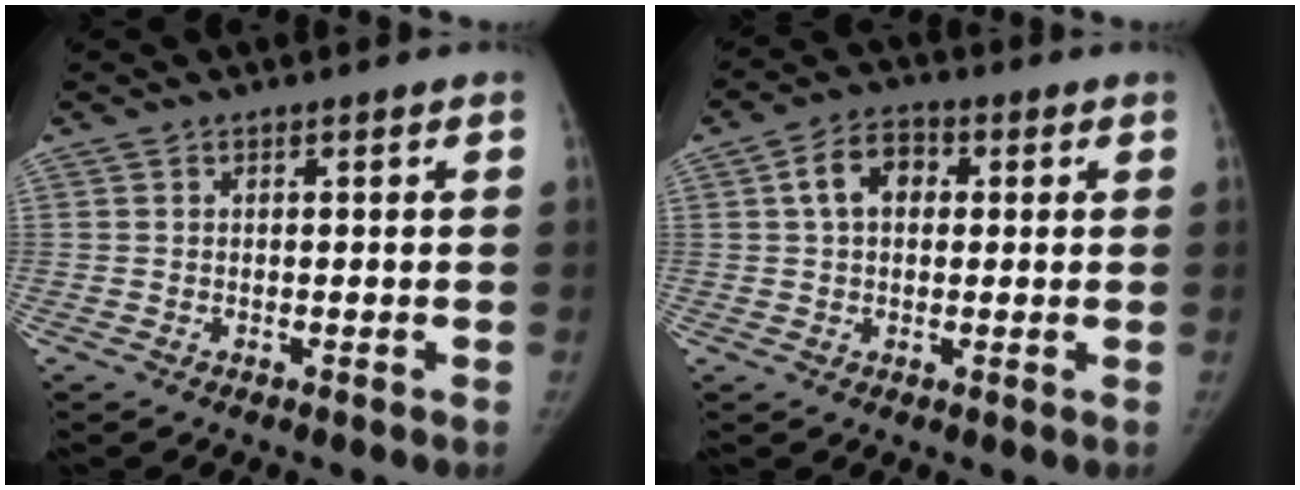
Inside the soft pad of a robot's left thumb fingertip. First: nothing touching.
{"total": 6.6, "force": [1.3, 4.8, 4.4], "torque": [-0.062, 0.012, 0.018]}